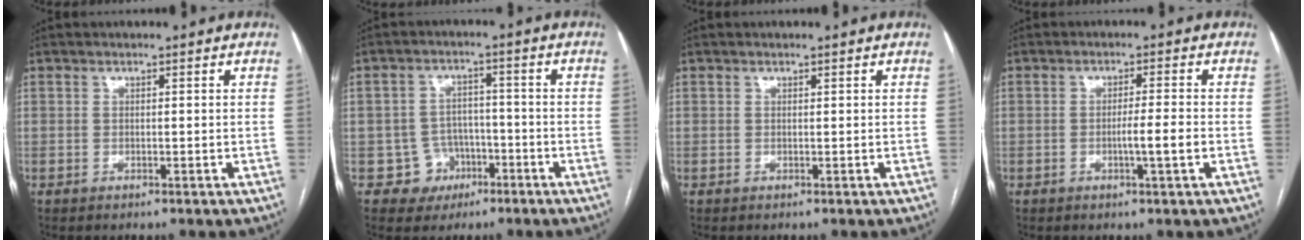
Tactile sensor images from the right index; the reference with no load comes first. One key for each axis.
{"total": 5.4, "fx": -2.4, "fy": 4.8, "fz": 0.1, "tx": 0.011, "ty": 0.017, "tz": -0.032}
{"total": 0.0}
{"total": 3.7, "fx": -1.0, "fy": -0.4, "fz": 3.6, "tx": -0.058, "ty": -0.003, "tz": -0.016}